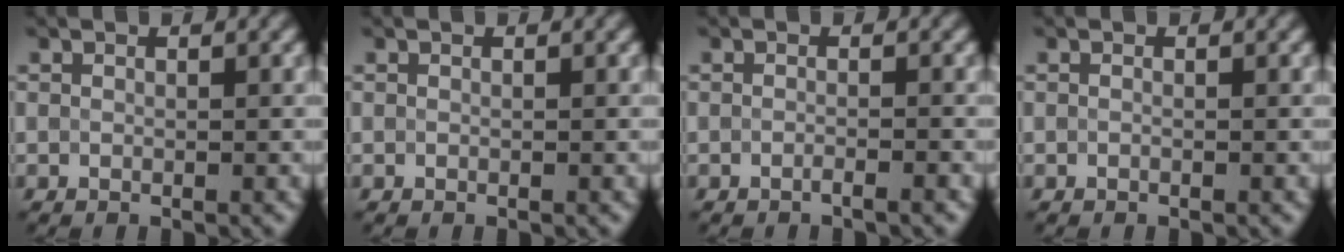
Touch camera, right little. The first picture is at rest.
{"total": 0.0}
{"total": 1.1, "force": [-0.7, 0.3, 0.8], "torque": [-0.007, 0.000, -0.015]}
{"total": 0.0}